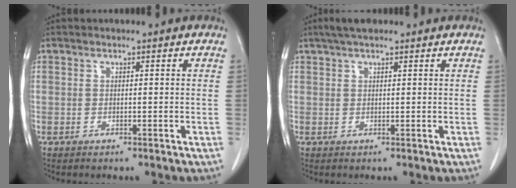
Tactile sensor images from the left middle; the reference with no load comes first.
{"total": 3.4, "force": [2.6, 0.9, 2.1], "torque": [-0.040, 0.021, 0.046]}